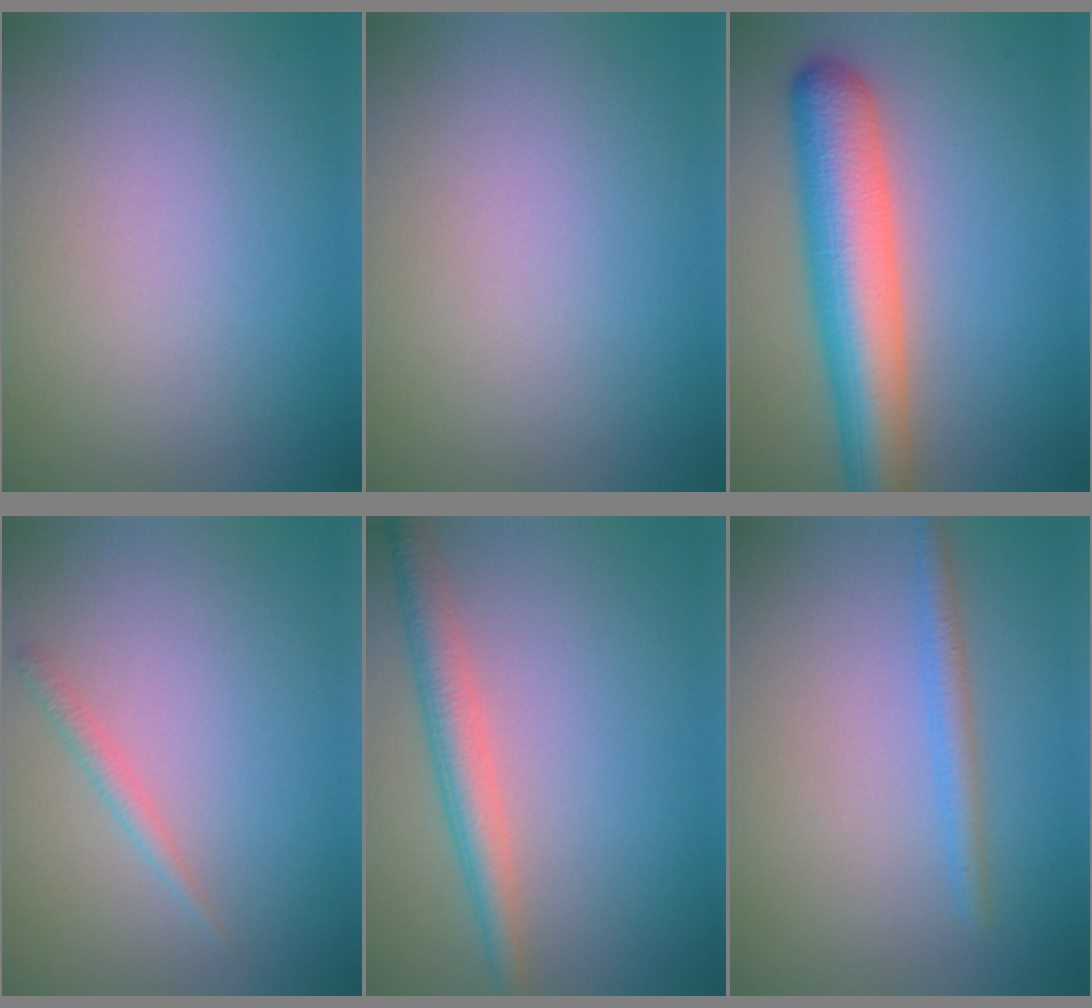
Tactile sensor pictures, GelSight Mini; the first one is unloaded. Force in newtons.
{"total": 0.0}
{"total": 8.9, "press": 8.8, "slide": 0.3}
{"total": 1.2, "press": 1.2, "slide": 0.0}
{"total": 3.7, "press": 3.7, "slide": 0.1}
{"total": 1.9, "press": 1.9, "slide": 0.2}